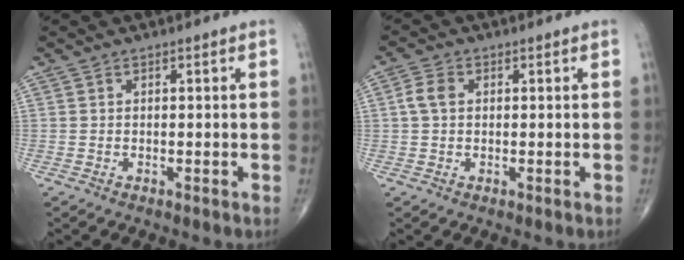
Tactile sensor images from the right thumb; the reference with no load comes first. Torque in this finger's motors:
{"motor_torque": [-0.09, 0.11, 0.26, -0.03, 0.01]}